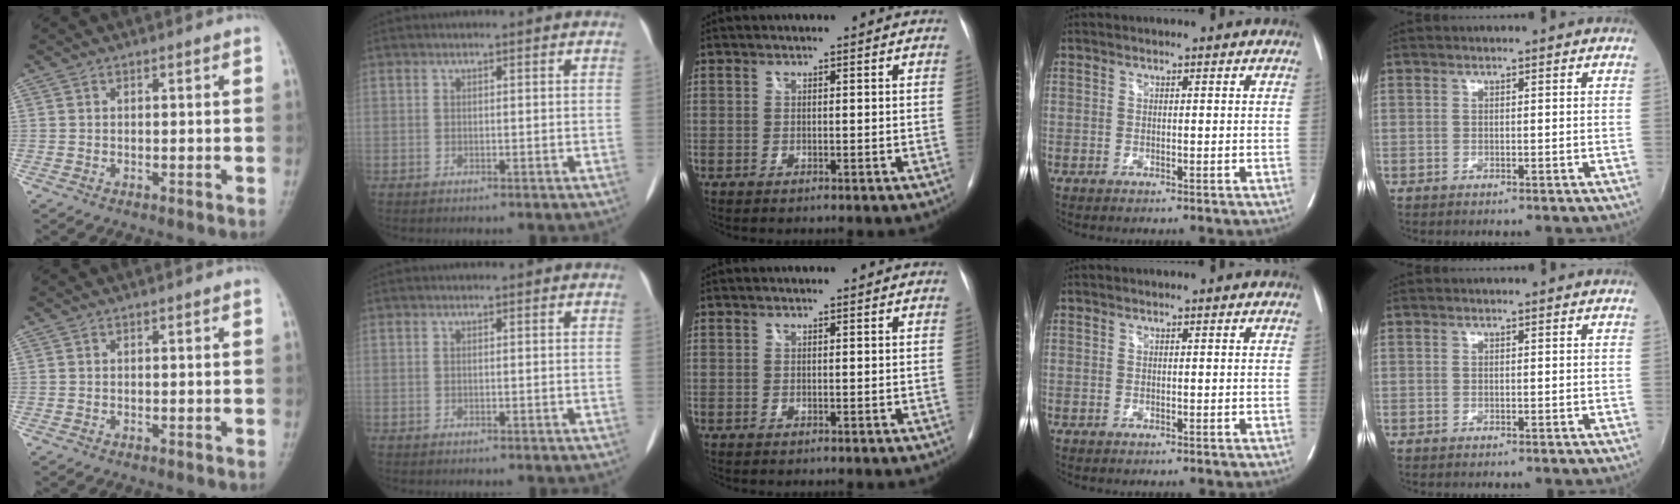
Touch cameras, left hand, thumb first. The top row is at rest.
{}